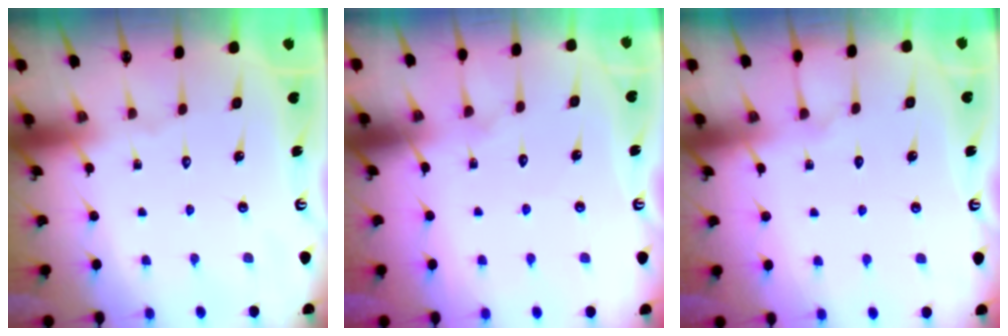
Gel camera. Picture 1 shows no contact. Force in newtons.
{"total": 5.2, "press": 5.1, "slide": 0.5}
{"total": 4.0, "press": 4.0, "slide": 0.5}